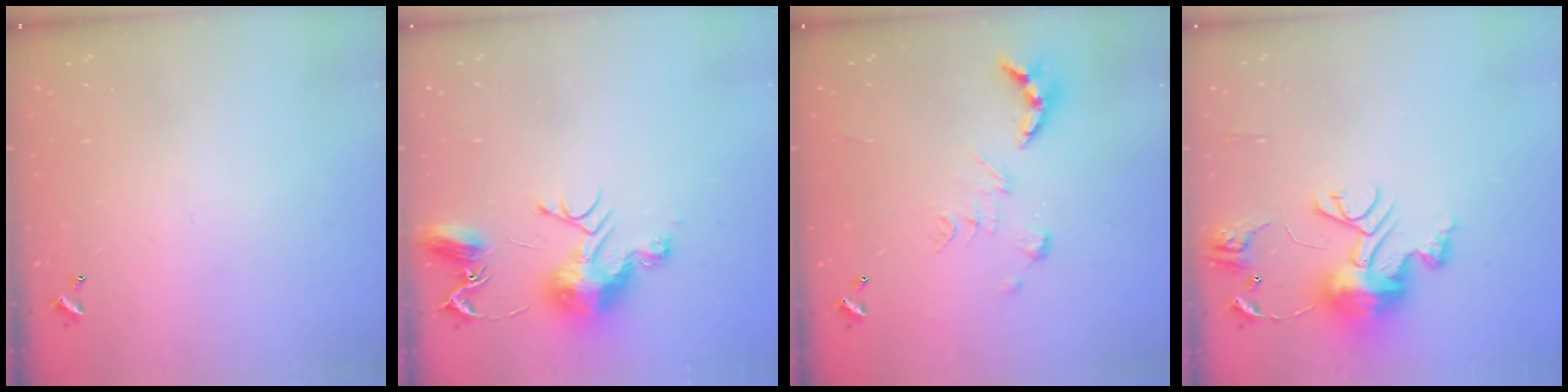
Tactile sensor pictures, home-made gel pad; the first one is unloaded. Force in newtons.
{"total": 10.2, "press": 10.2, "slide": 0.5}
{"total": 2.6, "press": 1.9, "slide": 1.8}
{"total": 13.1, "press": 13.1, "slide": 0.9}